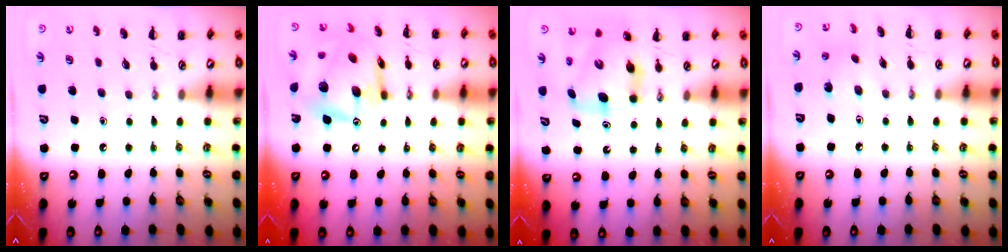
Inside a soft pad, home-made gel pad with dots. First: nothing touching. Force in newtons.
{"total": 15.4, "press": 14.6, "slide": 5.0}
{"total": 7.7, "press": 7.3, "slide": 2.3}
{"total": 1.7, "press": 1.5, "slide": 0.6}